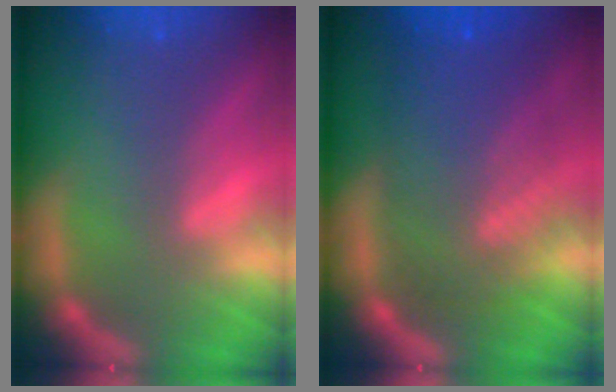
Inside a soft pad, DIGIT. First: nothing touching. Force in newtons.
{"total": 9.6}